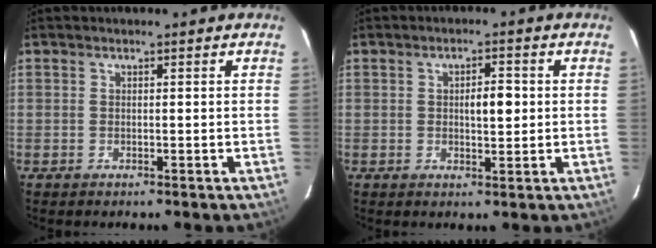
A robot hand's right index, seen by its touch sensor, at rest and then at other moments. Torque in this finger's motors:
{"motor_torque": [0.02, 0.00, 0.07, 0.05]}